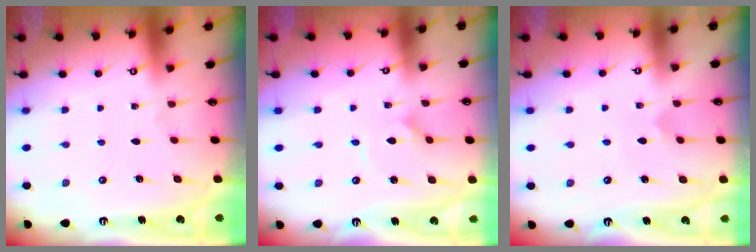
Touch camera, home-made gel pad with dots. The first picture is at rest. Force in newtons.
{"total": 2.9, "press": 2.9, "slide": 0.3}
{"total": 2.3, "press": 2.3, "slide": 0.2}